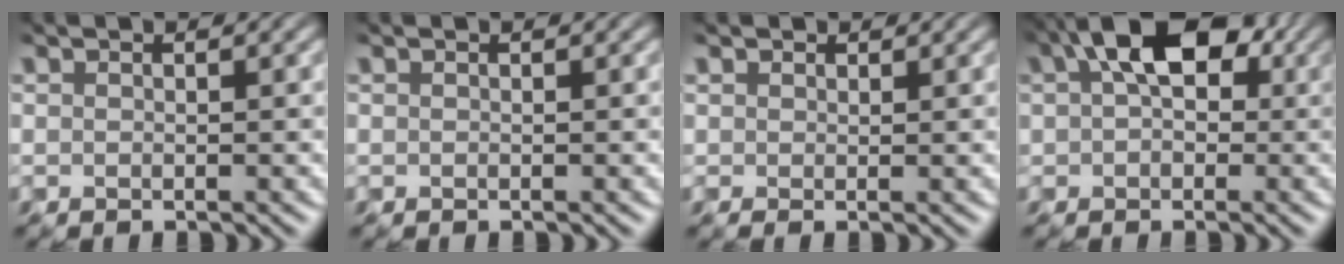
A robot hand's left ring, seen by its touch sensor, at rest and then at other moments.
{"total": 0.0}
{"total": 0.8, "force": [0.5, 0.5, 0.3], "torque": [-0.002, 0.002, 0.006]}
{"total": 7.5, "force": [2.5, 4.4, 5.4], "torque": [-0.077, 0.022, 0.022]}